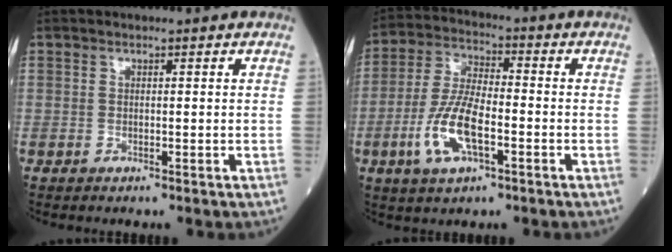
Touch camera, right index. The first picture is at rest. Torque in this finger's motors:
{"motor_torque": [1.64, -0.50, 0.77, 0.21]}